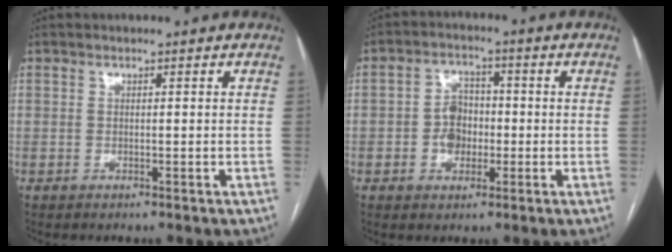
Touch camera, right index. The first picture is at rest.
{"total": 5.2, "force": [-0.9, 4.0, 3.2], "torque": [-0.058, 0.015, -0.014]}